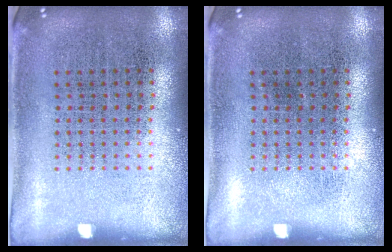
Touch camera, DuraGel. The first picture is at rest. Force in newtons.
{"total": 0.0}